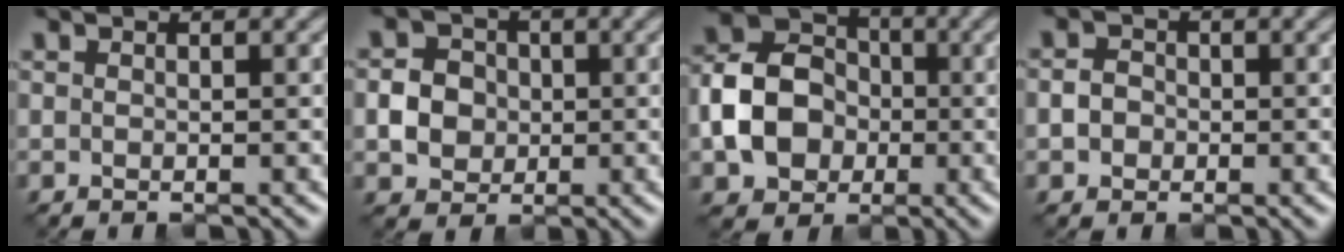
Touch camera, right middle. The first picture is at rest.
{"total": 3.2, "force": [-0.5, 2.9, 1.3], "torque": [-0.017, 0.002, -0.013]}
{"total": 7.0, "force": [-1.6, 5.7, 3.7], "torque": [-0.070, 0.006, -0.042]}
{"total": 1.7, "force": [-0.5, 1.5, 0.6], "torque": [-0.004, 0.000, -0.015]}